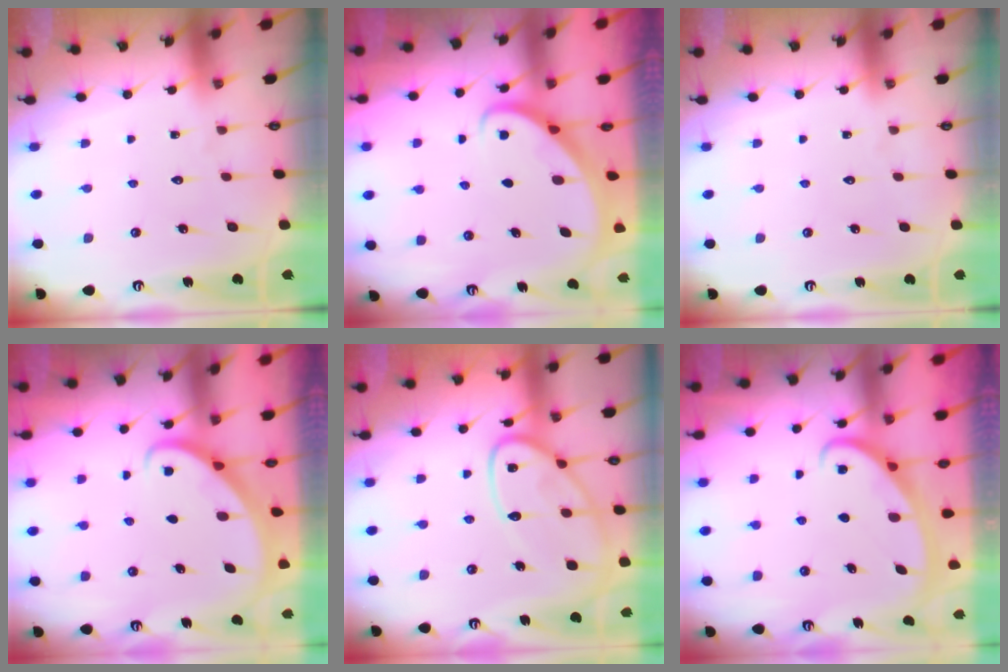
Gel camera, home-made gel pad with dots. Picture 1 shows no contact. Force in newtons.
{"total": 2.6, "press": 2.6, "slide": 0.3}
{"total": 0.0}
{"total": 2.8, "press": 2.8, "slide": 0.2}
{"total": 15.3, "press": 15.2, "slide": 1.4}
{"total": 2.6, "press": 2.6, "slide": 0.4}